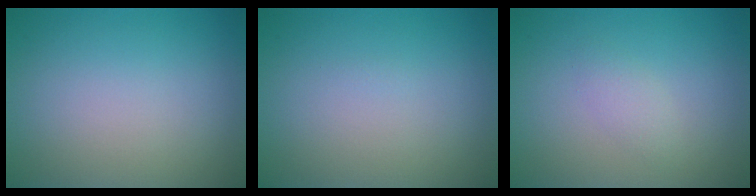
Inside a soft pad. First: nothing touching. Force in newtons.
{"total": 0.0}
{"total": 1.2, "press": 1.2, "slide": 0.1}